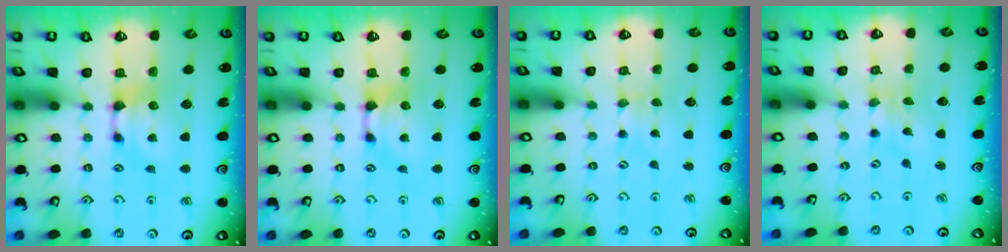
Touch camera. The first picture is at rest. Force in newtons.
{"total": 0.0}
{"total": 2.1, "press": 1.6, "slide": 1.4}
{"total": 4.7, "press": 4.6, "slide": 0.8}